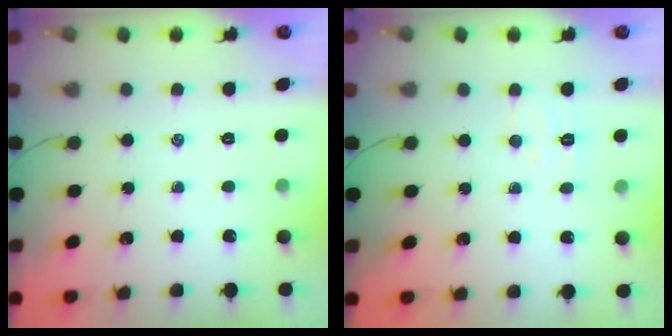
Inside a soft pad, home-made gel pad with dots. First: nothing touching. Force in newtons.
{"total": 4.1, "press": 4.0, "slide": 0.8}